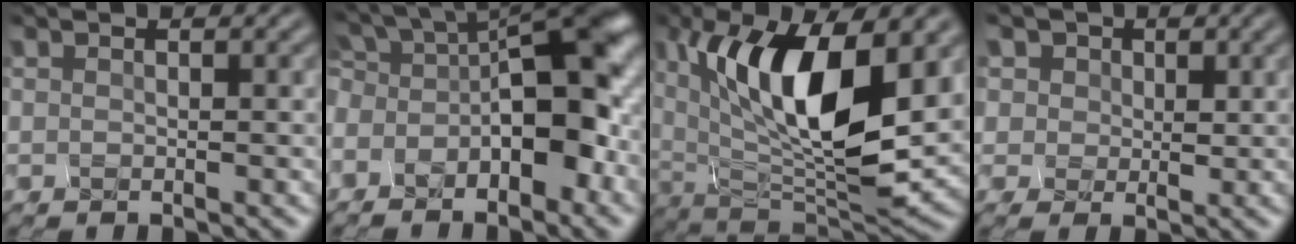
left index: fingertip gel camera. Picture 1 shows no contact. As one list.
[{"total": 10.0, "force": [-3.0, 4.7, 8.3], "torque": [-0.121, 0.019, -0.043]}, {"total": 11.0, "force": [3.0, 4.3, 9.7], "torque": [-0.170, -0.016, 0.073]}, {"total": 3.8, "force": [2.0, 3.2, 0.5], "torque": [-0.039, 0.007, 0.036]}]